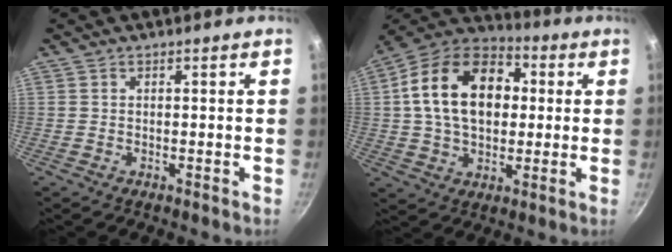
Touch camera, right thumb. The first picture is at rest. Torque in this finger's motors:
{"motor_torque": [0.52, 3.72, 1.65, -0.38, 0.20]}